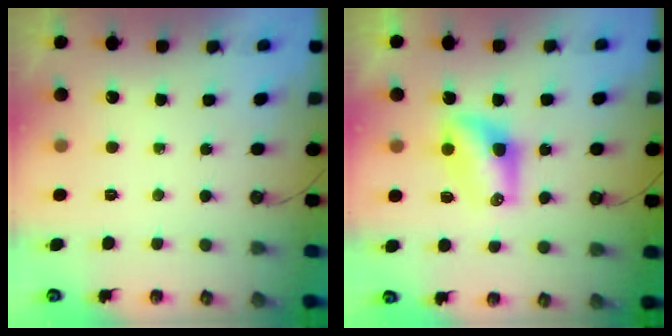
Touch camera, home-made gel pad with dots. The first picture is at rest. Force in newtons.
{"total": 7.1, "press": 7.1, "slide": 0.6}